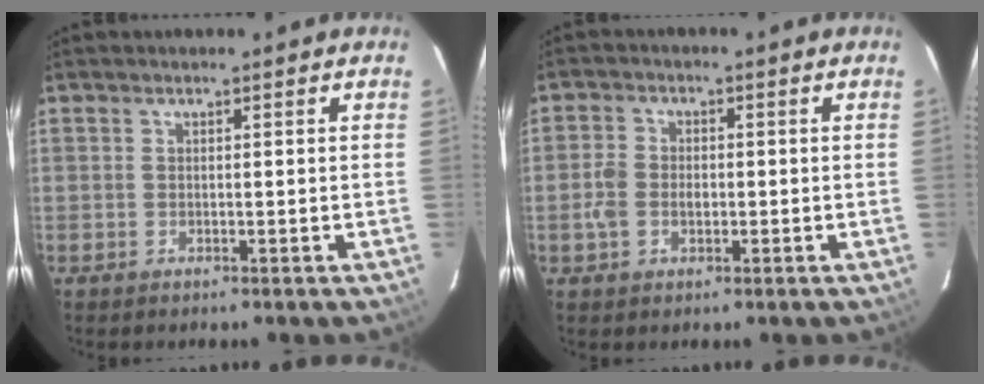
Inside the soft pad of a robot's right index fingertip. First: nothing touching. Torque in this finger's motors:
{"motor_torque": [0.51, -0.12, 0.37, 0.07]}